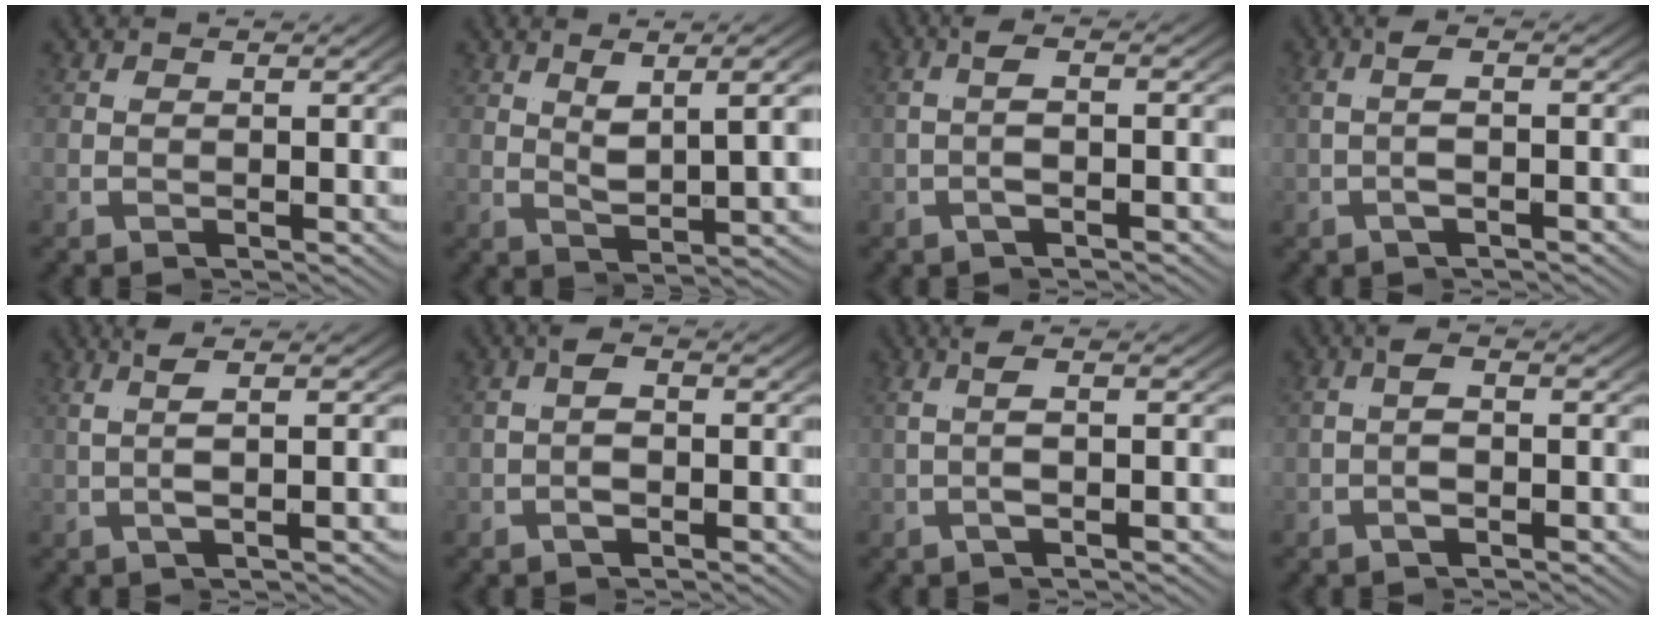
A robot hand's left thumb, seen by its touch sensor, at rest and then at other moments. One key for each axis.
{"total": 3.5, "fx": 1.1, "fy": -3.1, "fz": 1.3, "tx": -0.020, "ty": 0.025, "tz": 0.012}
{"total": 2.3, "fx": -0.9, "fy": -0.1, "fz": 2.1, "tx": -0.041, "ty": 0.008, "tz": -0.027}
{"total": 2.3, "fx": -0.9, "fy": -0.4, "fz": 2.1, "tx": -0.041, "ty": 0.009, "tz": -0.027}
{"total": 3.3, "fx": -0.6, "fy": -2.5, "fz": 2.1, "tx": -0.033, "ty": 0.026, "tz": -0.023}
{"total": 2.4, "fx": -1.1, "fy": 1.3, "fz": 1.7, "tx": -0.032, "ty": 0.001, "tz": -0.029}
{"total": 2.5, "fx": -0.8, "fy": -0.9, "fz": 2.2, "tx": -0.042, "ty": 0.013, "tz": -0.025}
{"total": 2.4, "fx": -1.1, "fy": 1.0, "fz": 1.8, "tx": -0.035, "ty": 0.003, "tz": -0.031}